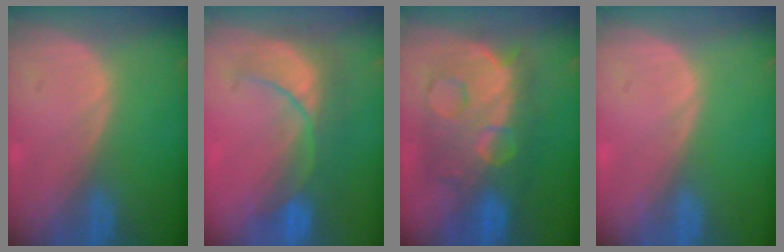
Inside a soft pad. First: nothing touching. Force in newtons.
{"total": 8.1, "press": 8.1, "slide": 0.8}
{"total": 12.4, "press": 12.3, "slide": 1.2}
{"total": 0.0}